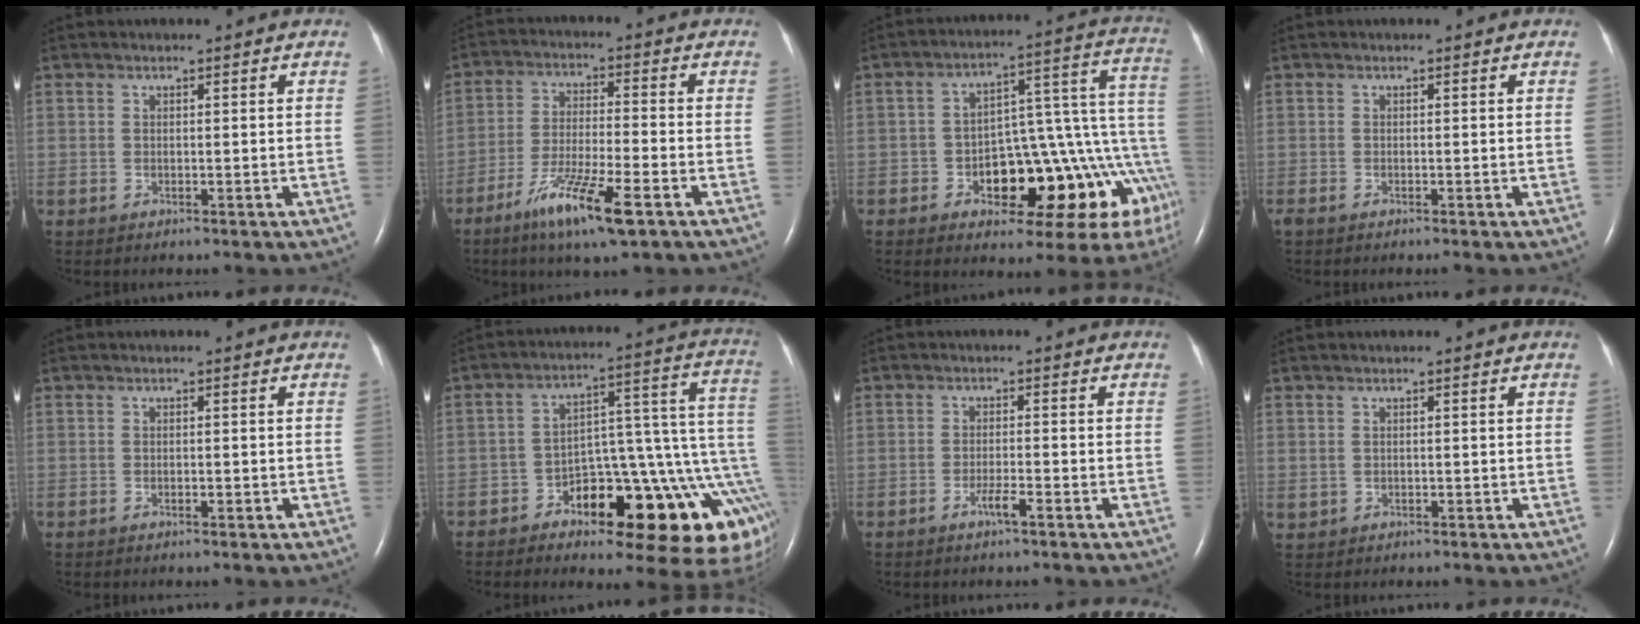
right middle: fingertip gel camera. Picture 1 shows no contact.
{"total": 10.8, "force": [-6.2, 0.8, 8.8], "torque": [-0.171, -0.026, -0.110]}
{"total": 20.3, "force": [-7.7, 6.3, 17.7], "torque": [-0.141, 0.048, -0.091]}
{"total": 0.6, "force": [-0.5, 0.0, 0.3], "torque": [-0.010, -0.002, -0.012]}
{"total": 0.7, "force": [-0.4, 0.2, 0.6], "torque": [-0.015, -0.001, -0.004]}
{"total": 21.0, "force": [-8.7, 6.6, 18.0], "torque": [-0.125, 0.068, -0.115]}
{"total": 2.4, "force": [-1.5, 0.0, 1.9], "torque": [-0.039, -0.002, -0.029]}
{"total": 0.7, "force": [0.0, 0.7, 0.3], "torque": [-0.009, 0.001, 0.006]}